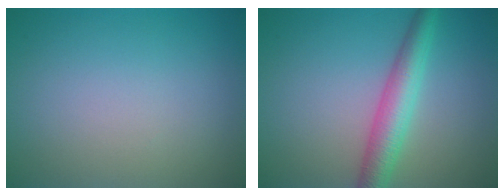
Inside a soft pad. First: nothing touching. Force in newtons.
{"total": 4.3, "press": 4.3, "slide": 0.1}